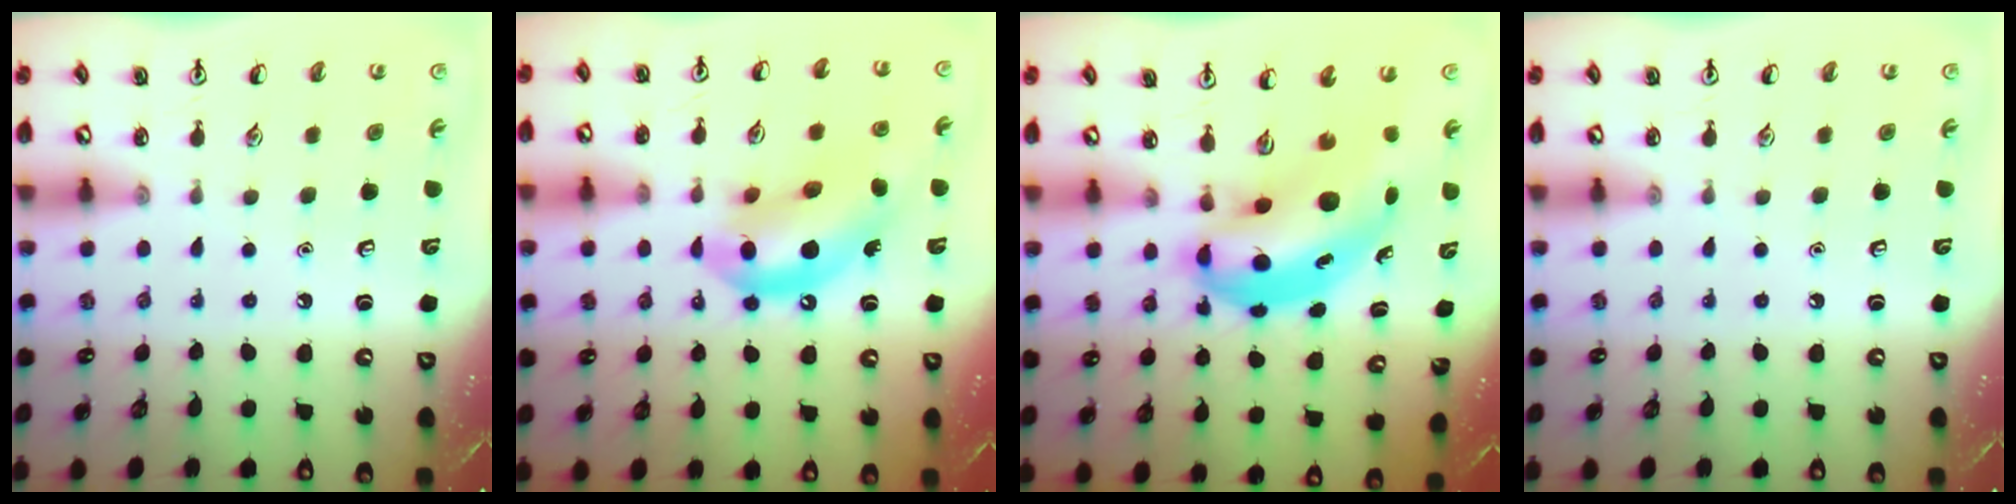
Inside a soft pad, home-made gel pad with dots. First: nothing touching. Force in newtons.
{"total": 13.9, "press": 13.3, "slide": 4.0}
{"total": 8.2, "press": 7.9, "slide": 2.1}
{"total": 0.0}